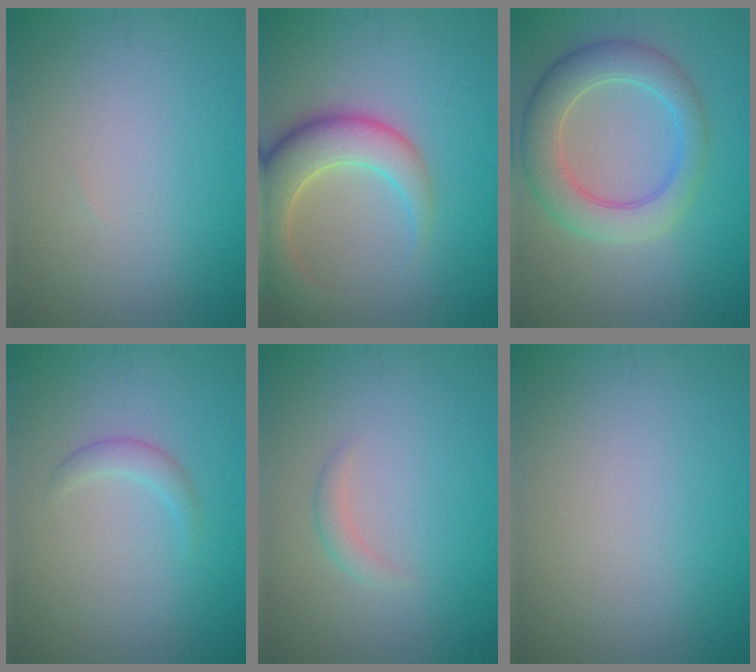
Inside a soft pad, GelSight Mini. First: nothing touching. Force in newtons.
{"total": 6.8, "press": 6.8, "slide": 0.5}
{"total": 5.7, "press": 5.7, "slide": 0.2}
{"total": 1.4, "press": 1.4, "slide": 0.1}
{"total": 1.1, "press": 1.1, "slide": 0.1}
{"total": 0.0}